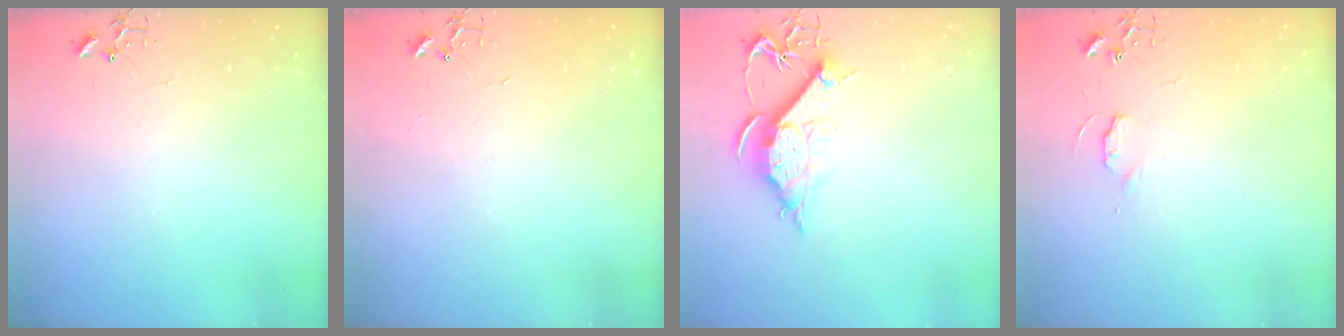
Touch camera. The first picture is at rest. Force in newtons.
{"total": 1.5, "press": 1.5, "slide": 0.3}
{"total": 11.1, "press": 11.1, "slide": 1.2}
{"total": 3.8, "press": 3.7, "slide": 0.5}